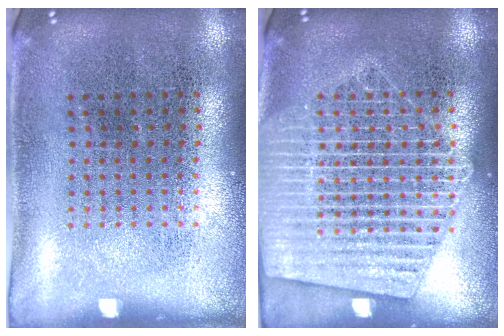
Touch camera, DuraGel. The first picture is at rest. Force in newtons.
{"total": 2.7, "press": 2.7, "slide": 0.4}